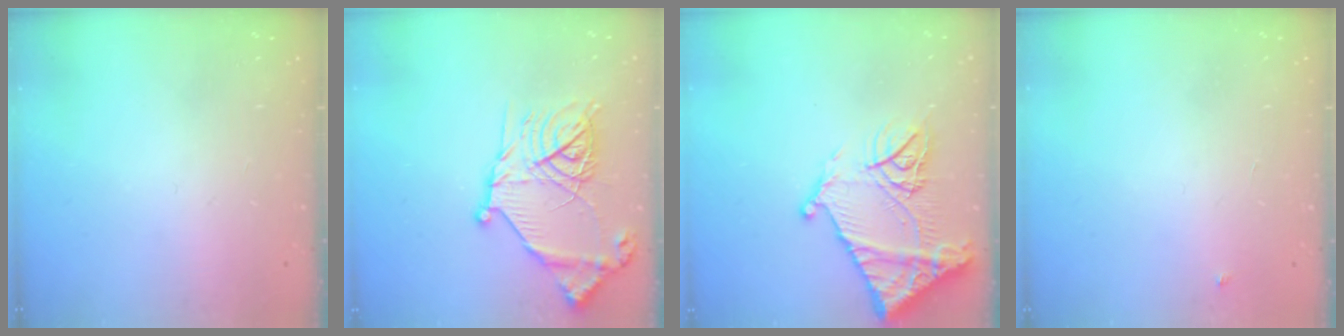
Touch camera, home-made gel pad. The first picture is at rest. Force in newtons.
{"total": 18.8, "press": 18.7, "slide": 2.0}
{"total": 16.9, "press": 16.8, "slide": 1.5}
{"total": 2.7, "press": 2.7, "slide": 0.4}